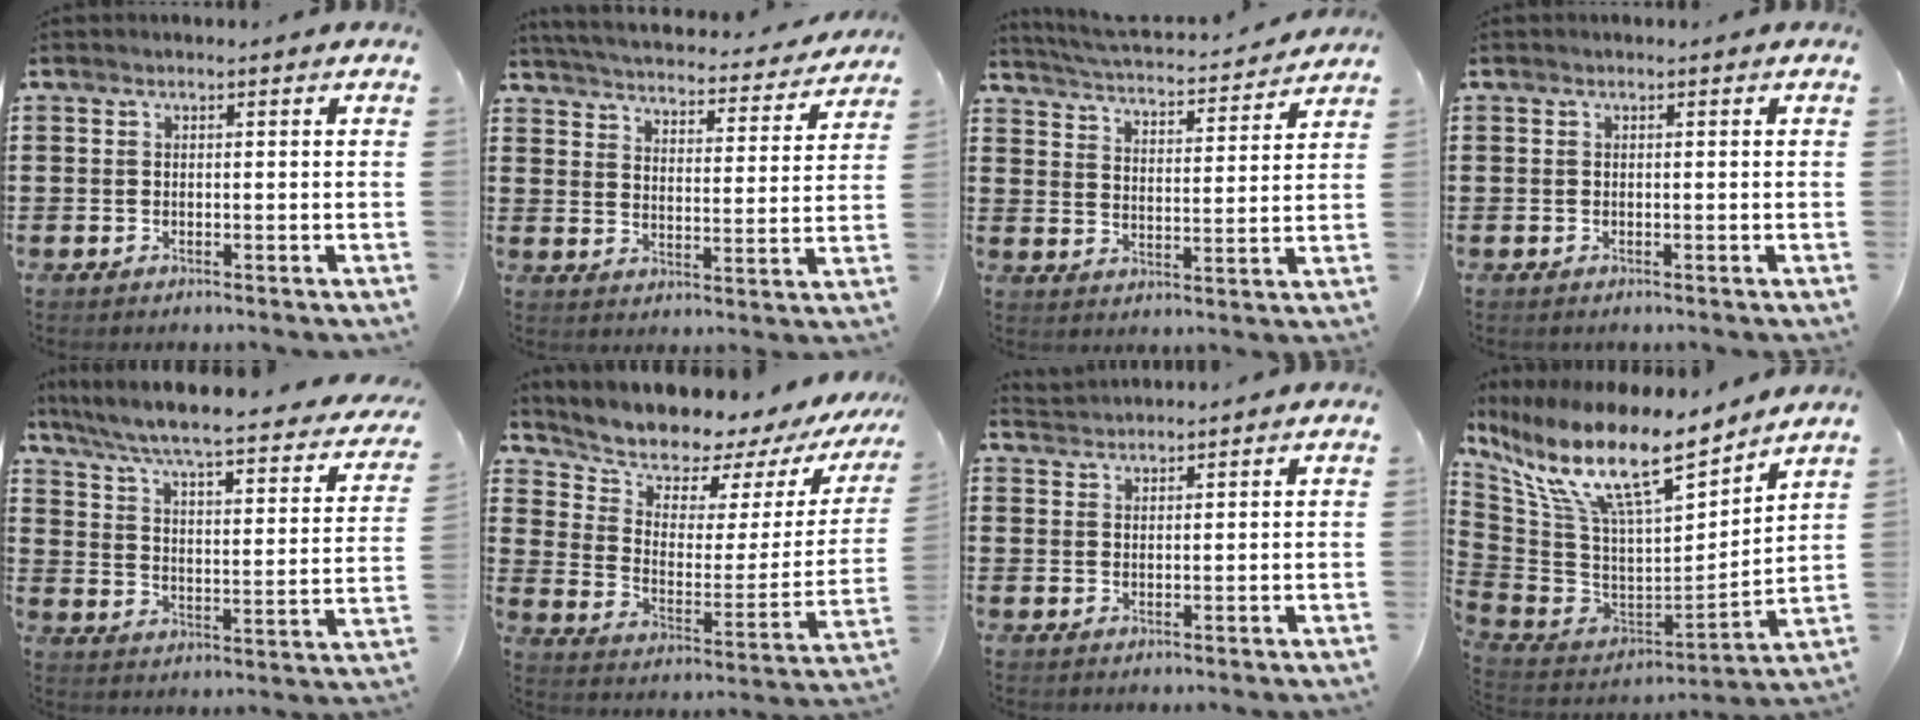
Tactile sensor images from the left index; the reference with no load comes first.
{"total": 4.1, "force": [4.0, -0.2, 0.5], "torque": [-0.035, -0.037, 0.063]}
{"total": 4.3, "force": [4.2, -0.1, 1.0], "torque": [-0.041, -0.035, 0.066]}
{"total": 0.0}
{"total": 5.6, "force": [4.5, 0.1, 3.3], "torque": [-0.087, -0.046, 0.067]}
{"total": 7.1, "force": [6.6, 2.5, 0.9], "torque": [-0.049, -0.062, 0.110]}
{"total": 2.1, "force": [2.0, 0.0, -0.4], "torque": [0.002, -0.001, 0.041]}
{"total": 16.1, "force": [10.1, 4.1, 11.8], "torque": [-0.248, -0.058, 0.171]}